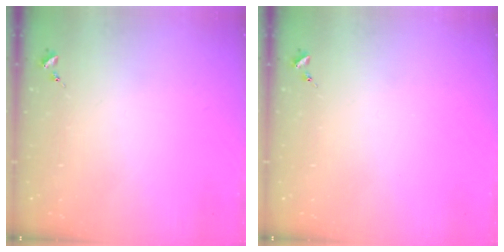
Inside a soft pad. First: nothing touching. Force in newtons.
{"total": 0.0}